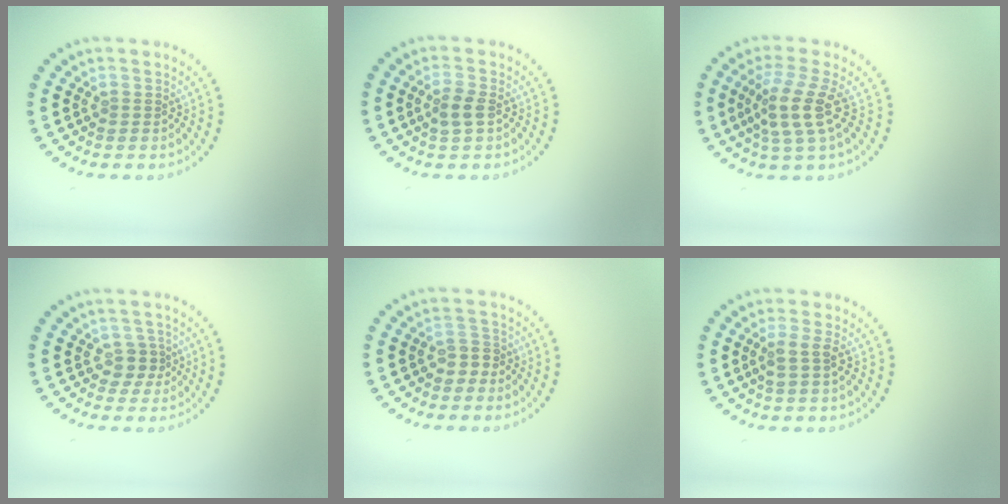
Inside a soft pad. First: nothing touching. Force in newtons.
{"total": 1.8, "press": 1.8, "slide": 0.4}
{"total": 3.6, "press": 2.8, "slide": 2.2}
{"total": 1.9, "press": 1.5, "slide": 1.1}
{"total": 1.9, "press": 1.8, "slide": 0.7}
{"total": 1.7, "press": 1.4, "slide": 1.0}